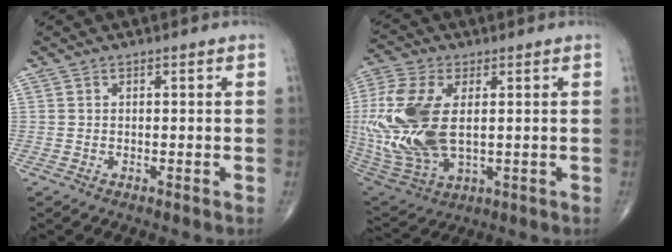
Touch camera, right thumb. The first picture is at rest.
{"total": 21.2, "force": [1.6, 11.7, 17.6], "torque": [-0.416, -0.019, 0.036]}